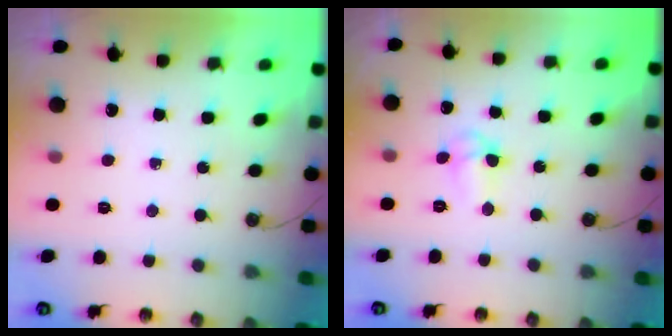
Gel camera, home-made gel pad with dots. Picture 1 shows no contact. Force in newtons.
{"total": 5.4, "press": 5.4, "slide": 0.6}